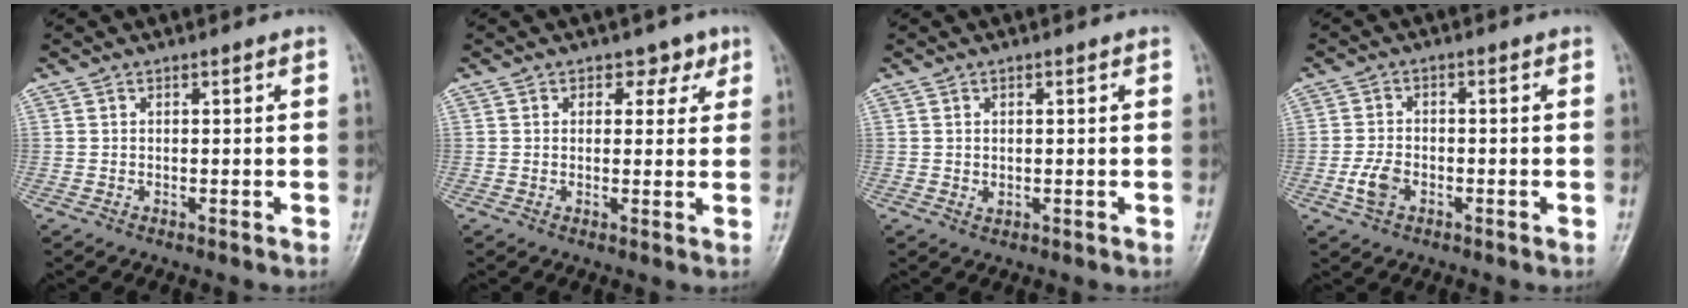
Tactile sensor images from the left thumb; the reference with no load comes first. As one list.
[{"total": 3.6, "force": [1.9, 2.7, 1.4], "torque": [0.012, -0.006, 0.020]}, {"total": 1.3, "force": [0.3, 0.9, 0.9], "torque": [-0.013, -0.003, 0.008]}, {"total": 4.2, "force": [-1.7, 2.7, 2.8], "torque": [-0.058, 0.008, -0.033]}]